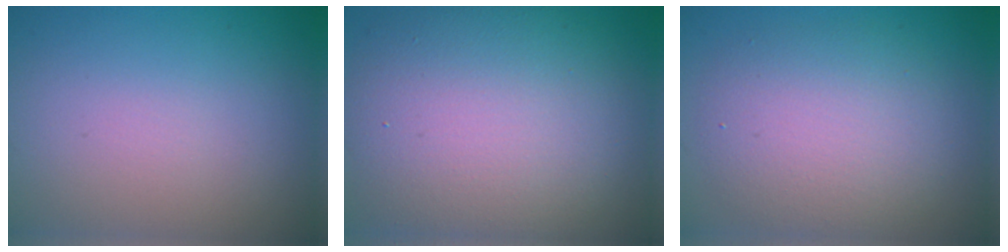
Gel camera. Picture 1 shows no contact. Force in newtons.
{"total": 11.4, "press": 11.3, "slide": 1.1}
{"total": 5.6, "press": 5.6, "slide": 0.5}